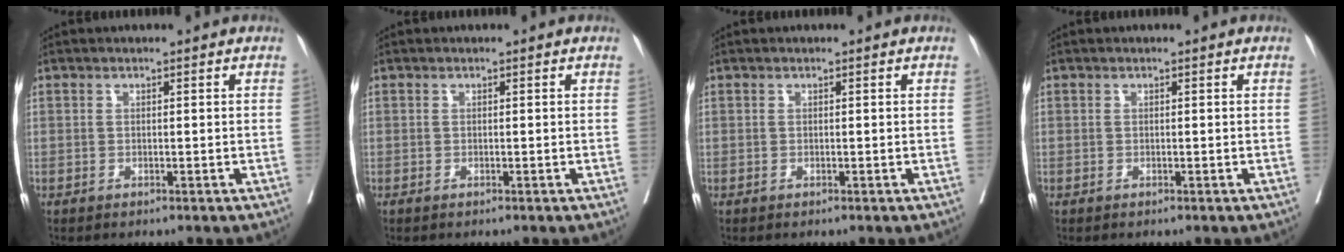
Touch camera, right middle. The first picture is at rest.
{"total": 0.0}
{"total": 0.0}
{"total": 0.0}